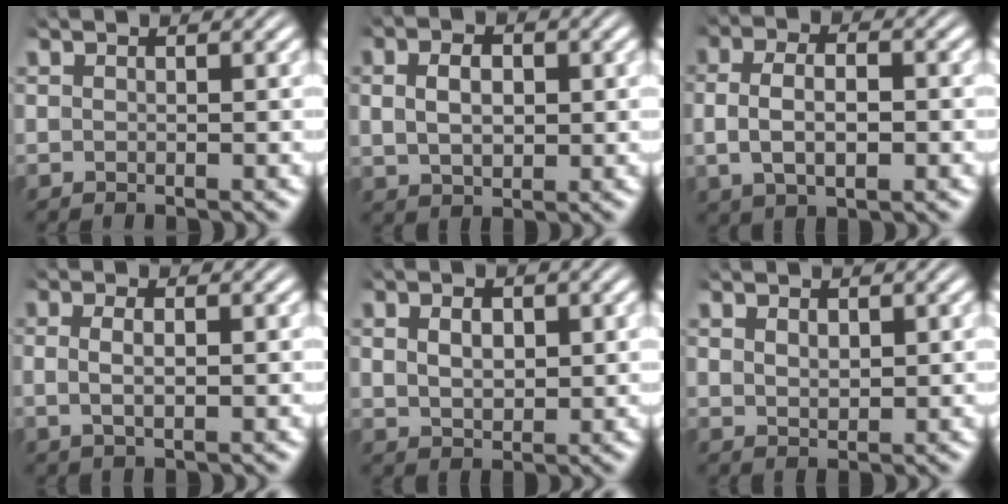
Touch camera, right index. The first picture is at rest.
{"total": 3.7, "force": [0.6, 2.5, 2.7], "torque": [-0.042, -0.003, 0.019]}
{"total": 5.0, "force": [-0.2, 3.0, 4.0], "torque": [-0.076, -0.003, 0.003]}
{"total": 2.3, "force": [0.1, 0.8, 2.1], "torque": [-0.043, -0.007, 0.008]}
{"total": 2.0, "force": [0.5, 0.9, 1.7], "torque": [-0.018, -0.019, 0.029]}
{"total": 1.3, "force": [0.7, 0.5, 1.0], "torque": [-0.018, -0.013, 0.026]}